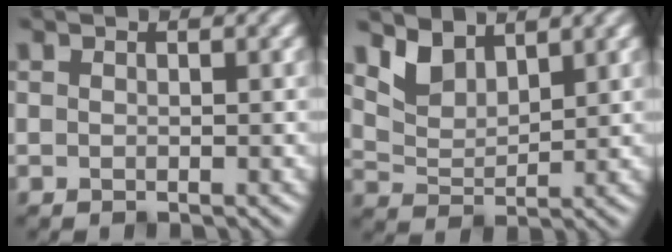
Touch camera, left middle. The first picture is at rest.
{"total": 3.3, "force": [2.6, 1.5, 1.5], "torque": [-0.042, -0.001, 0.051]}